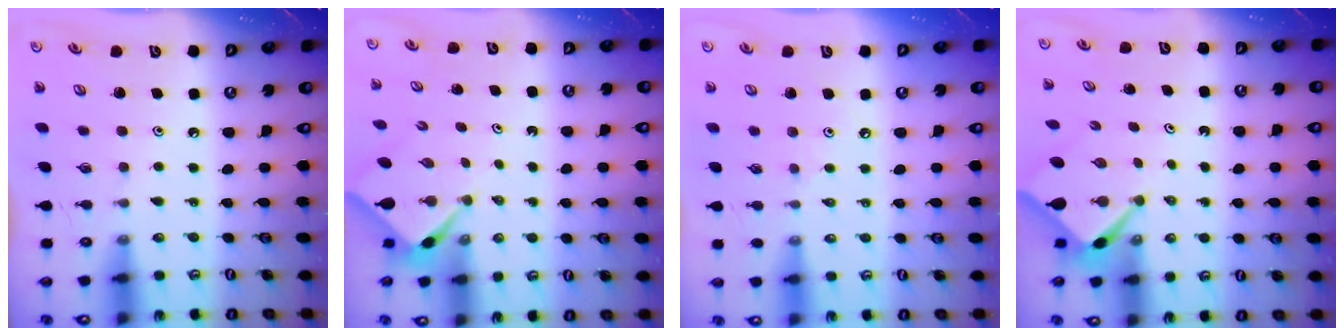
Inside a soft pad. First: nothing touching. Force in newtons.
{"total": 2.2, "press": 2.2, "slide": 0.2}
{"total": 2.3, "press": 2.3, "slide": 0.5}
{"total": 2.5, "press": 2.5, "slide": 0.3}